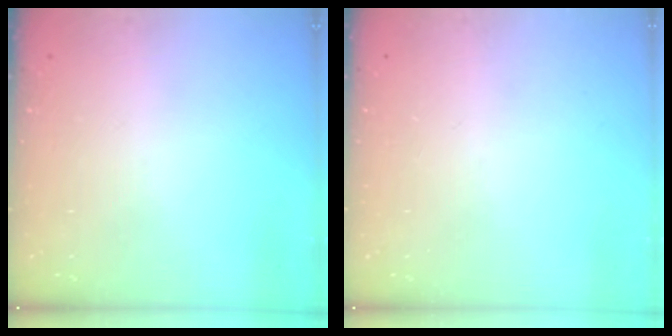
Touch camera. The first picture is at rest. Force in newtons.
{"total": 0.0}